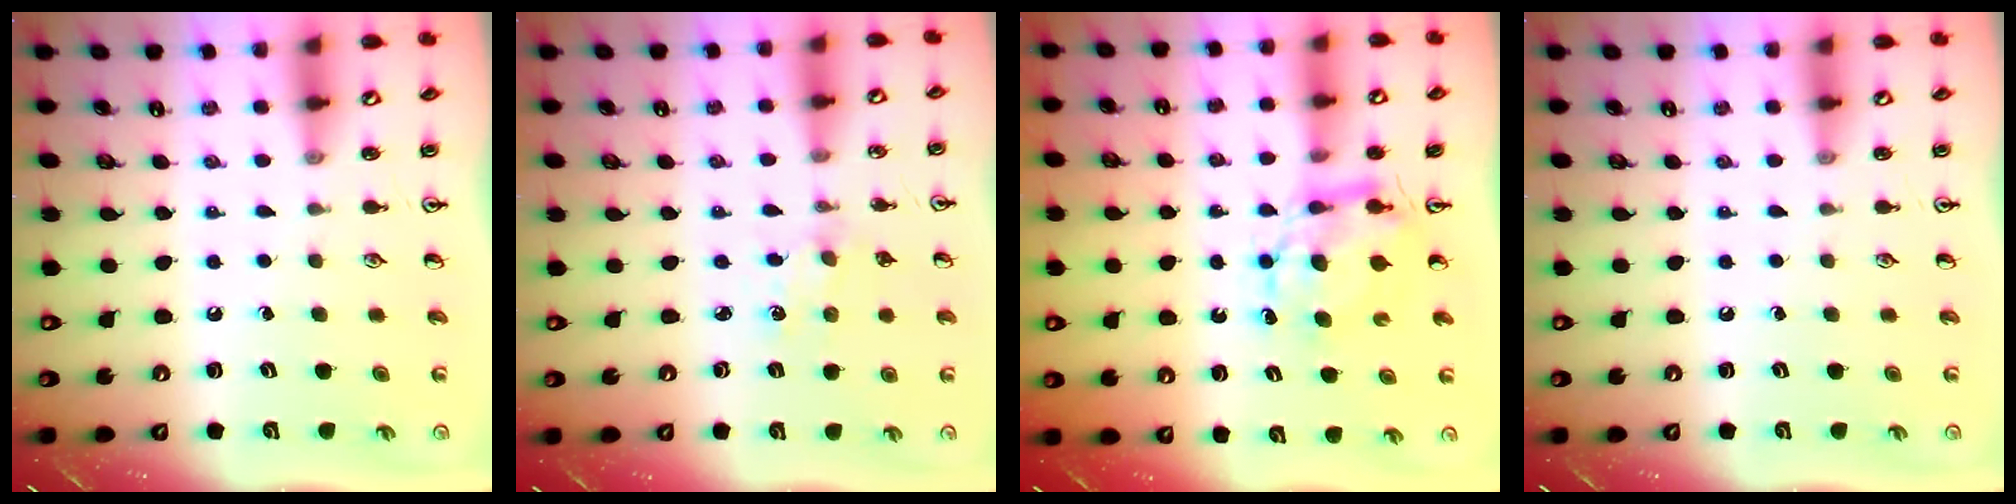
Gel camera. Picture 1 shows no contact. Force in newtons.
{"total": 2.2, "press": 2.2, "slide": 0.2}
{"total": 6.0, "press": 6.0, "slide": 0.5}
{"total": 0.0}